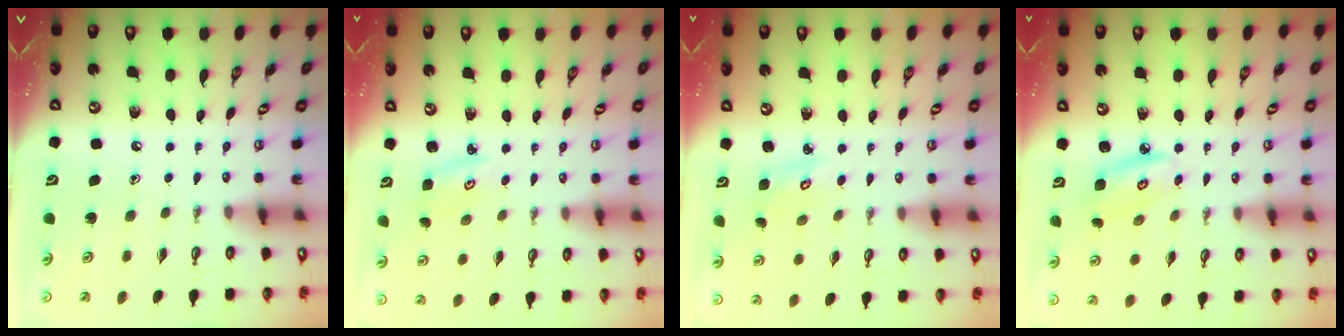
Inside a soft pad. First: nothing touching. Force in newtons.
{"total": 2.9, "press": 2.8, "slide": 0.4}
{"total": 3.0, "press": 3.0, "slide": 0.3}
{"total": 5.2, "press": 5.2, "slide": 0.2}